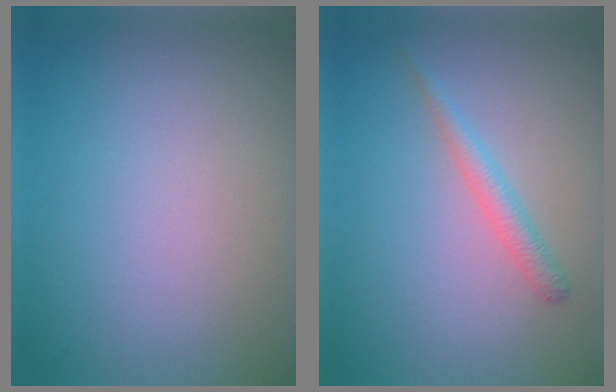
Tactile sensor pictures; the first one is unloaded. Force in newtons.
{"total": 1.7, "press": 1.7, "slide": 0.1}